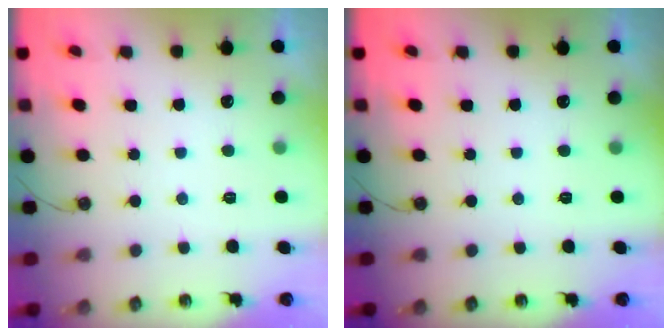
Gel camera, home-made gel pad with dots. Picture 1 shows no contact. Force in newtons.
{"total": 0.0}